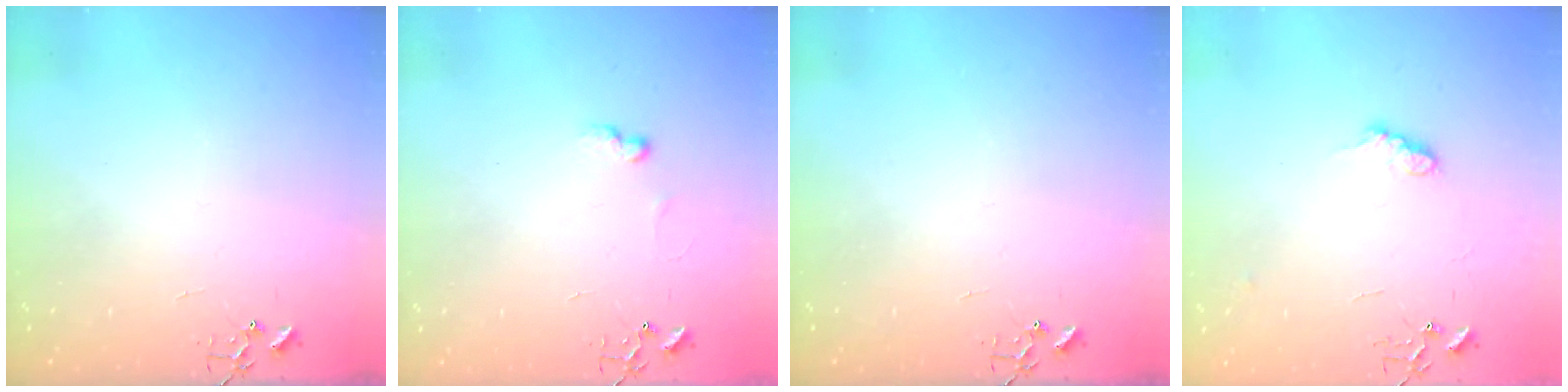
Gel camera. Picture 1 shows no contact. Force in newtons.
{"total": 5.9, "press": 5.9, "slide": 0.8}
{"total": 0.0}
{"total": 7.6, "press": 7.6, "slide": 0.5}